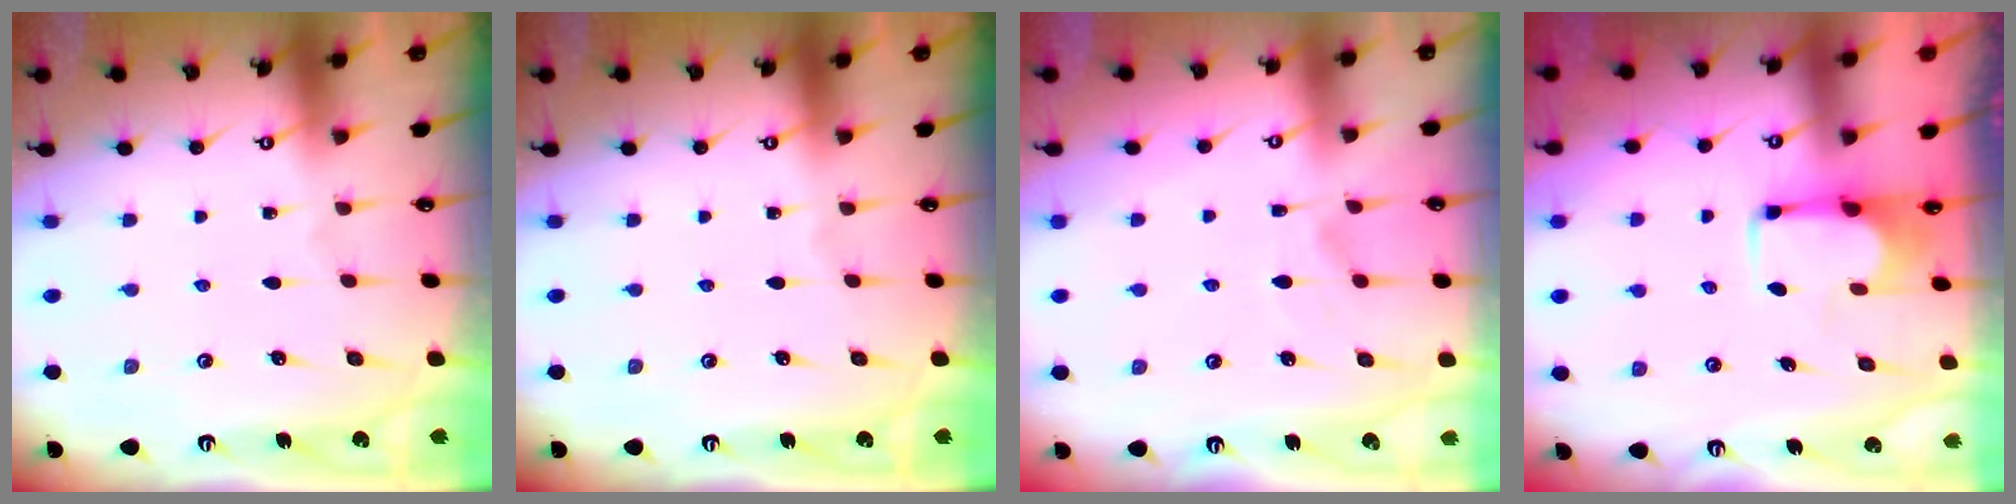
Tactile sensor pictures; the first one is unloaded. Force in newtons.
{"total": 0.0}
{"total": 2.5, "press": 2.2, "slide": 1.2}
{"total": 1.7, "press": 1.4, "slide": 0.9}